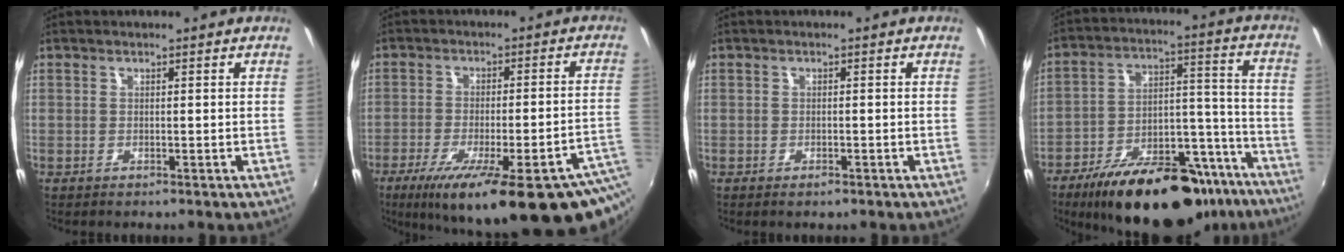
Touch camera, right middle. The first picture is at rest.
{"total": 26.2, "force": [-15.7, 4.8, 20.4], "torque": [-0.294, -0.058, -0.208]}
{"total": 1.2, "force": [-0.9, 0.6, 0.6], "torque": [-0.011, -0.002, -0.014]}
{"total": 27.2, "force": [-19.6, 11.1, 15.3], "torque": [-0.234, 0.024, -0.268]}